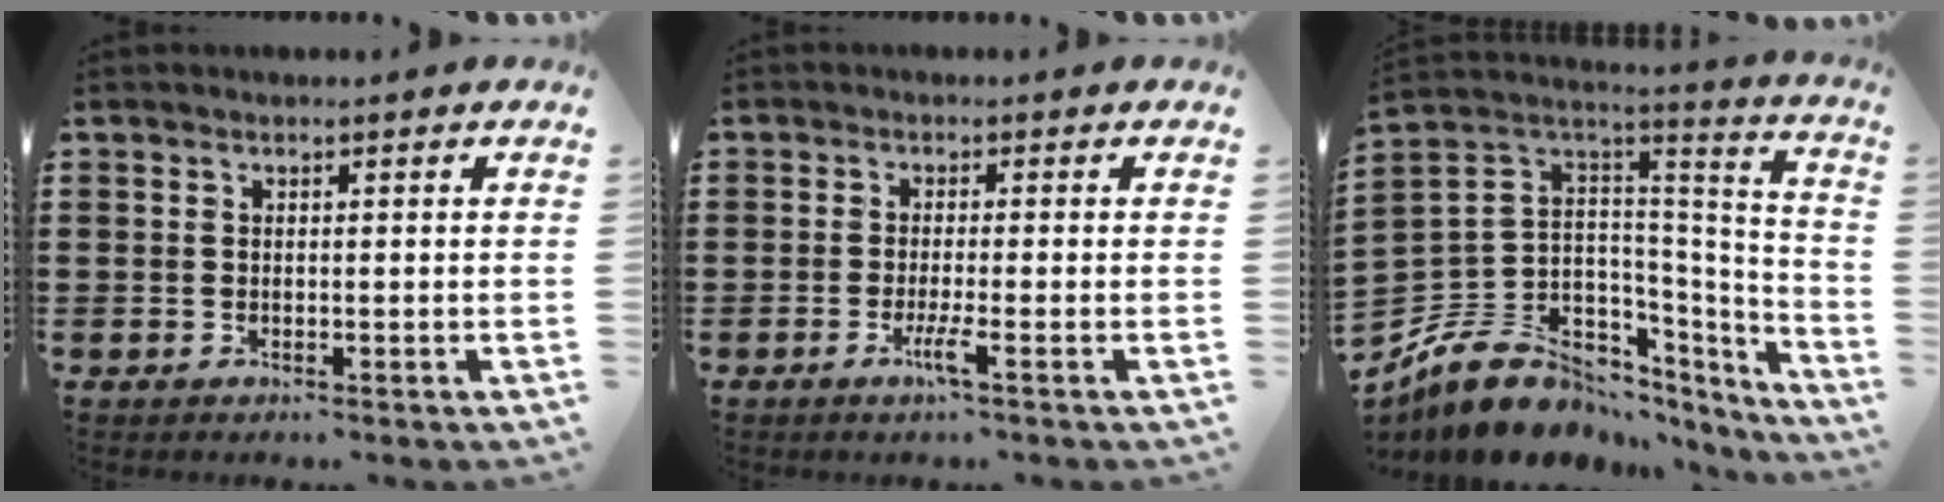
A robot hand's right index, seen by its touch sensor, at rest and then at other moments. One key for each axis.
{"total": 3.3, "fx": -1.7, "fy": 0.0, "fz": 2.9, "tx": -0.062, "ty": -0.013, "tz": -0.033}
{"total": 10.4, "fx": -5.9, "fy": 7.7, "fz": 3.9, "tx": -0.104, "ty": 0.005, "tz": -0.104}